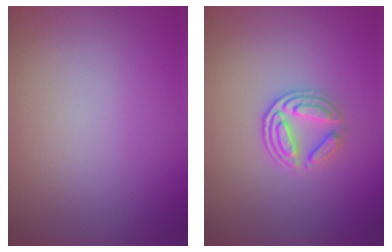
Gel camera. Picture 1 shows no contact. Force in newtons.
{"total": 2.9, "press": 2.5, "slide": 1.6}